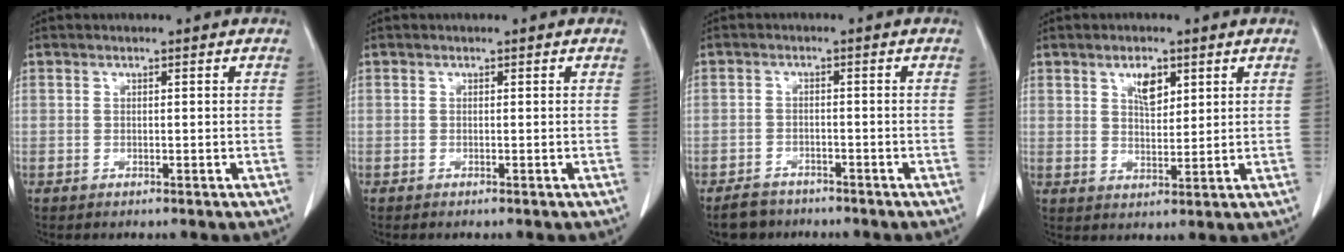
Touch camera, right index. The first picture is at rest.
{"total": 0.0}
{"total": 4.0, "force": [-3.5, 2.0, 0.4], "torque": [-0.013, -0.001, -0.059]}
{"total": 4.2, "force": [2.2, 1.9, 3.0], "torque": [-0.053, -0.001, 0.041]}